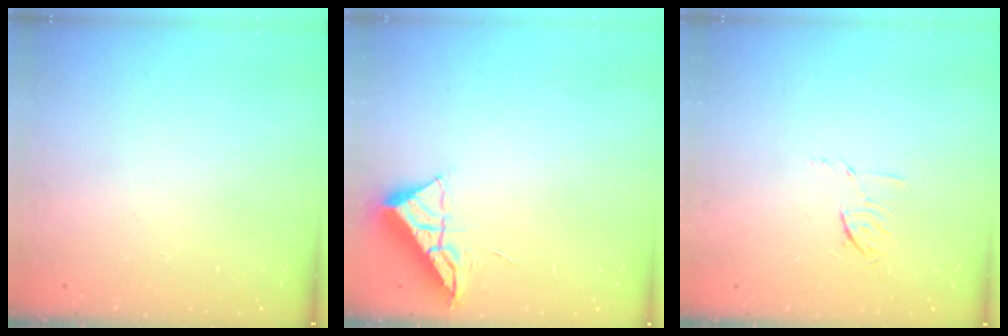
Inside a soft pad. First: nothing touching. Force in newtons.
{"total": 6.9, "press": 6.9, "slide": 0.5}
{"total": 5.4, "press": 5.1, "slide": 1.8}